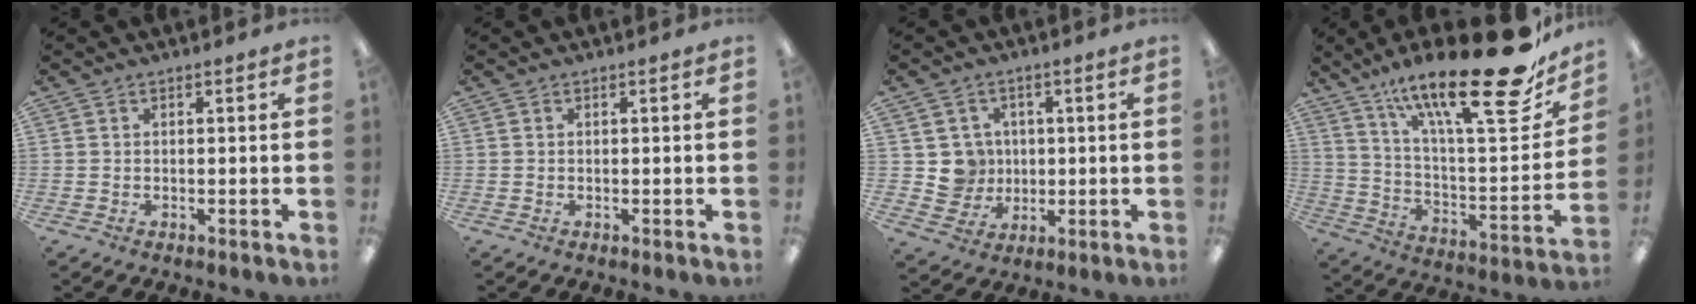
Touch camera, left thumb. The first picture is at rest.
{"total": 0.0}
{"total": 6.9, "force": [1.0, 6.8, 0.6], "torque": [-0.014, 0.001, 0.028]}
{"total": 27.4, "force": [18.7, 7.1, 18.7], "torque": [-0.273, -0.122, 0.298]}